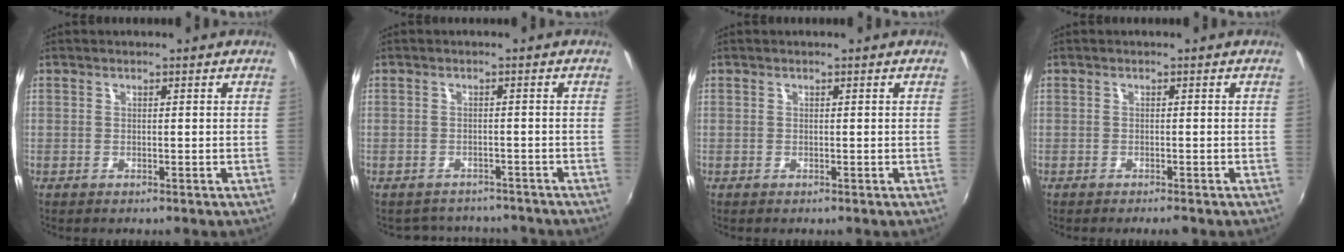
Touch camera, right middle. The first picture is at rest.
{"total": 7.1, "force": [-6.5, 2.5, 1.3], "torque": [-0.031, 0.003, -0.086]}
{"total": 0.0}
{"total": 1.6, "force": [-1.4, 0.3, 0.7], "torque": [-0.018, -0.004, -0.022]}